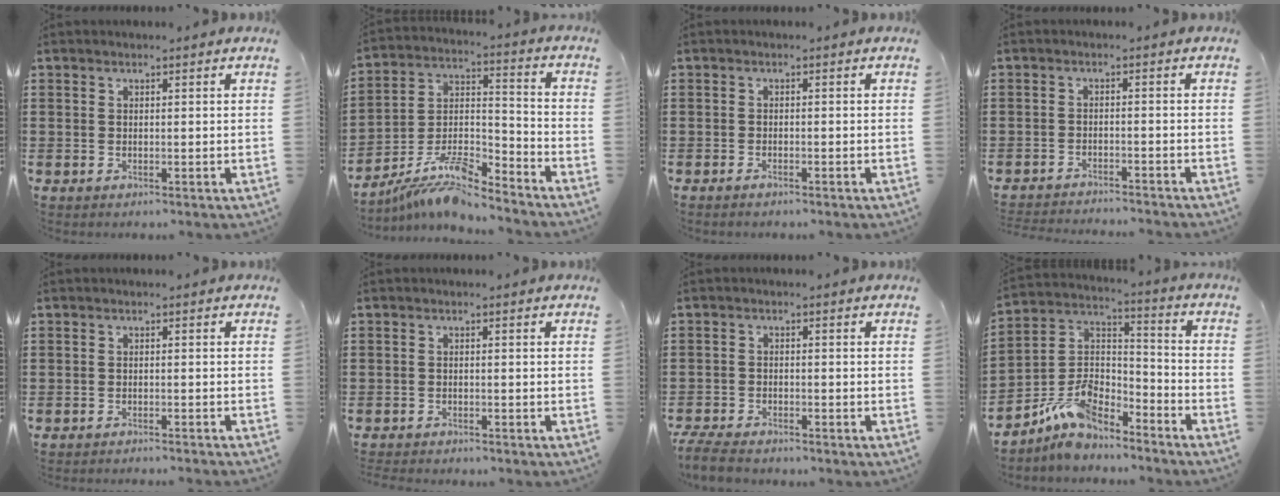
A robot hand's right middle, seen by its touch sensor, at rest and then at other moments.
{"total": 10.3, "force": [-8.9, 1.9, 4.7], "torque": [-0.094, 0.018, -0.172]}
{"total": 0.8, "force": [-0.7, 0.0, 0.4], "torque": [-0.011, -0.007, -0.012]}
{"total": 2.4, "force": [-2.4, -0.1, 0.0], "torque": [-0.005, -0.001, -0.050]}
{"total": 1.2, "force": [-1.2, -0.3, 0.1], "torque": [-0.004, 0.000, -0.023]}
{"total": 1.3, "force": [-1.3, 0.0, 0.0], "torque": [-0.006, -0.001, -0.027]}
{"total": 3.9, "force": [-3.8, 0.5, 1.0], "torque": [-0.030, -0.004, -0.078]}
{"total": 9.1, "force": [-7.8, 3.6, 2.9], "torque": [-0.070, 0.011, -0.155]}